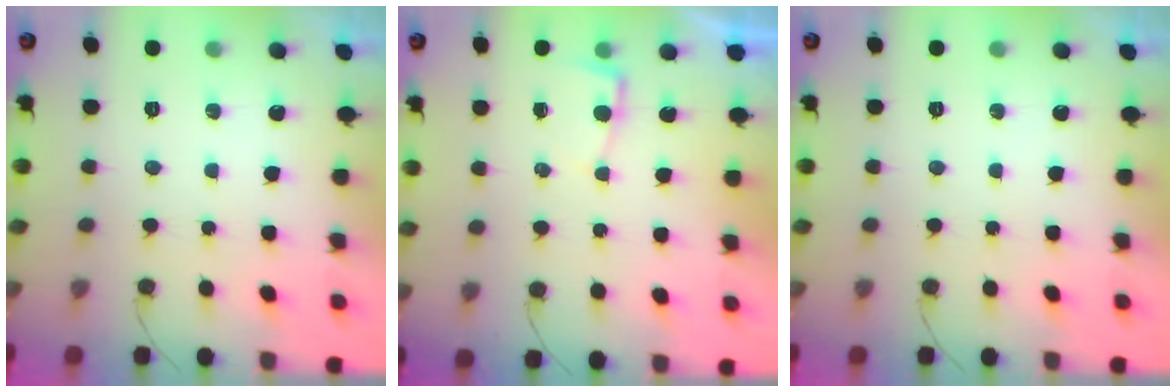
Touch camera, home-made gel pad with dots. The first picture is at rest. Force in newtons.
{"total": 2.3, "press": 2.3, "slide": 0.3}
{"total": 0.0}